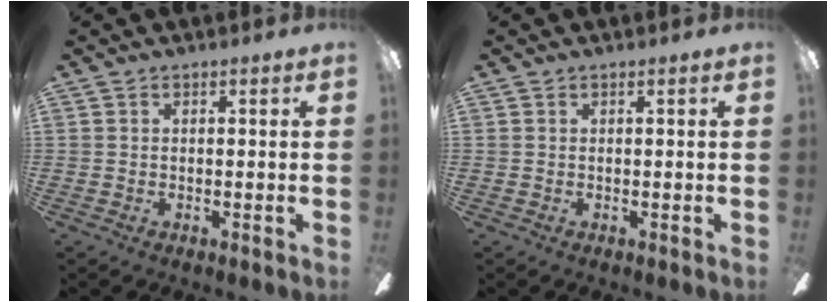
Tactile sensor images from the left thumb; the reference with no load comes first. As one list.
[{"total": 0.0}]